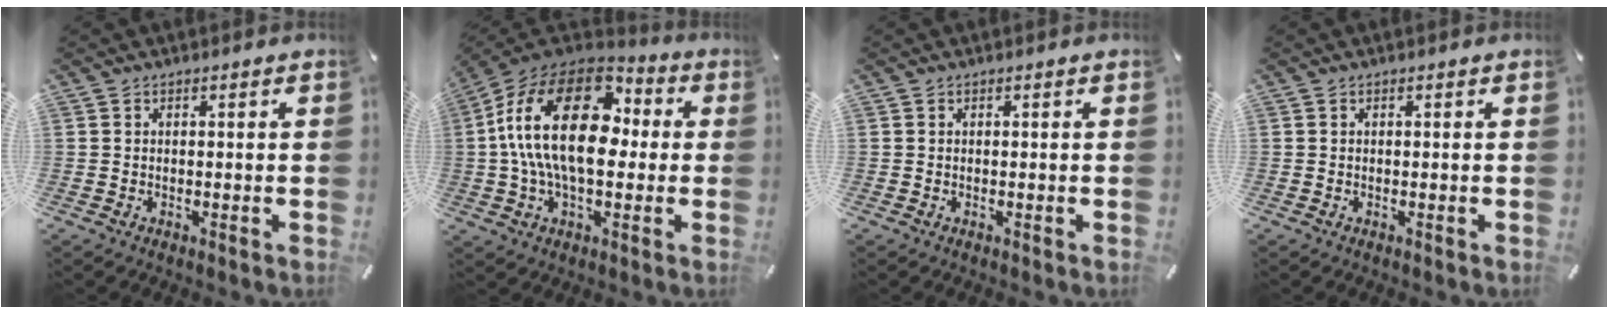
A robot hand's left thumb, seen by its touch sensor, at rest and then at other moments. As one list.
[{"total": 23.4, "force": [2.2, 13.7, 18.9], "torque": [-0.367, 0.008, 0.034]}, {"total": 0.0}, {"total": 0.0}]